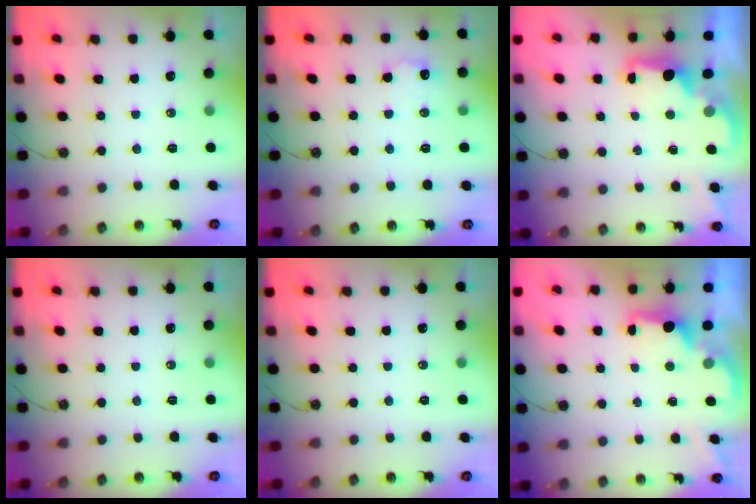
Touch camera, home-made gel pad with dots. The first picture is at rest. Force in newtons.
{"total": 8.1, "press": 8.1, "slide": 0.4}
{"total": 2.0, "press": 1.9, "slide": 0.8}
{"total": 0.0}
{"total": 0.0}
{"total": 1.8, "press": 1.6, "slide": 0.7}